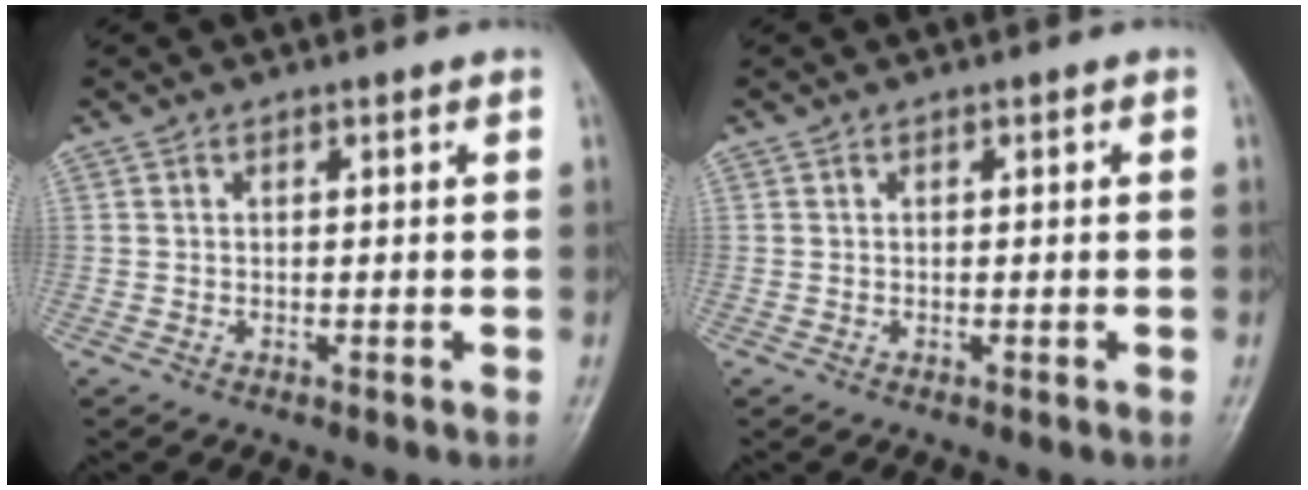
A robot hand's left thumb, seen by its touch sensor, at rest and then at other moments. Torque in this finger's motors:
{"motor_torque": [0.00, 0.00, -0.10, -0.11, 0.00]}